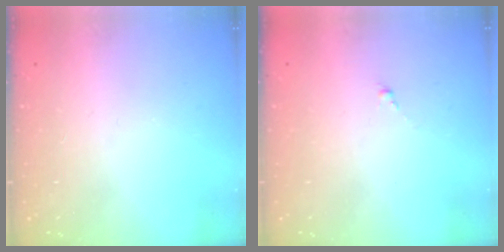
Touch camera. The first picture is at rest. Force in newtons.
{"total": 0.0}